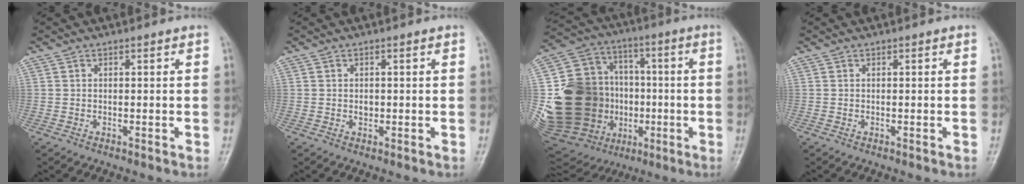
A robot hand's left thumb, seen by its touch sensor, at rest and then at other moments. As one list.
[{"total": 1.1, "force": [0.0, 0.9, 0.7], "torque": [-0.007, 0.001, 0.001]}, {"total": 30.7, "force": [-3.7, 23.7, 19.2], "torque": [-0.381, 0.053, -0.039]}, {"total": 0.0}]